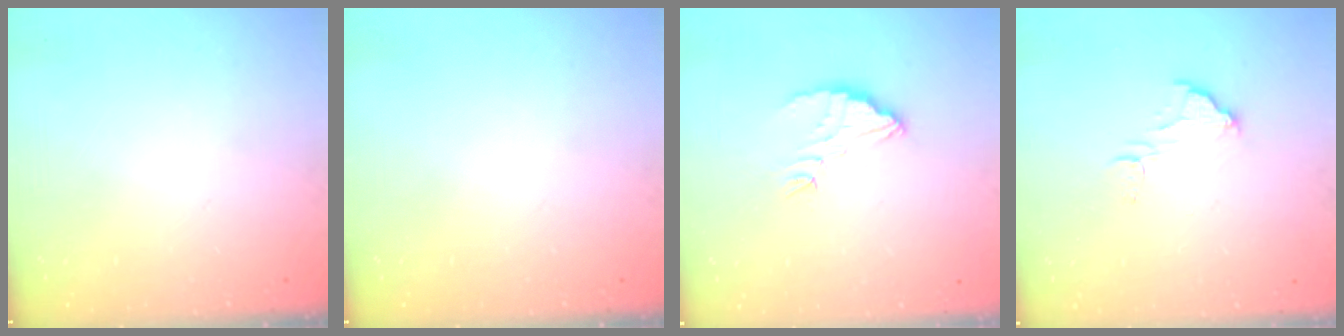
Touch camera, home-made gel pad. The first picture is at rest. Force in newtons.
{"total": 0.0}
{"total": 4.7, "press": 4.7, "slide": 0.3}
{"total": 8.0, "press": 8.0, "slide": 0.3}